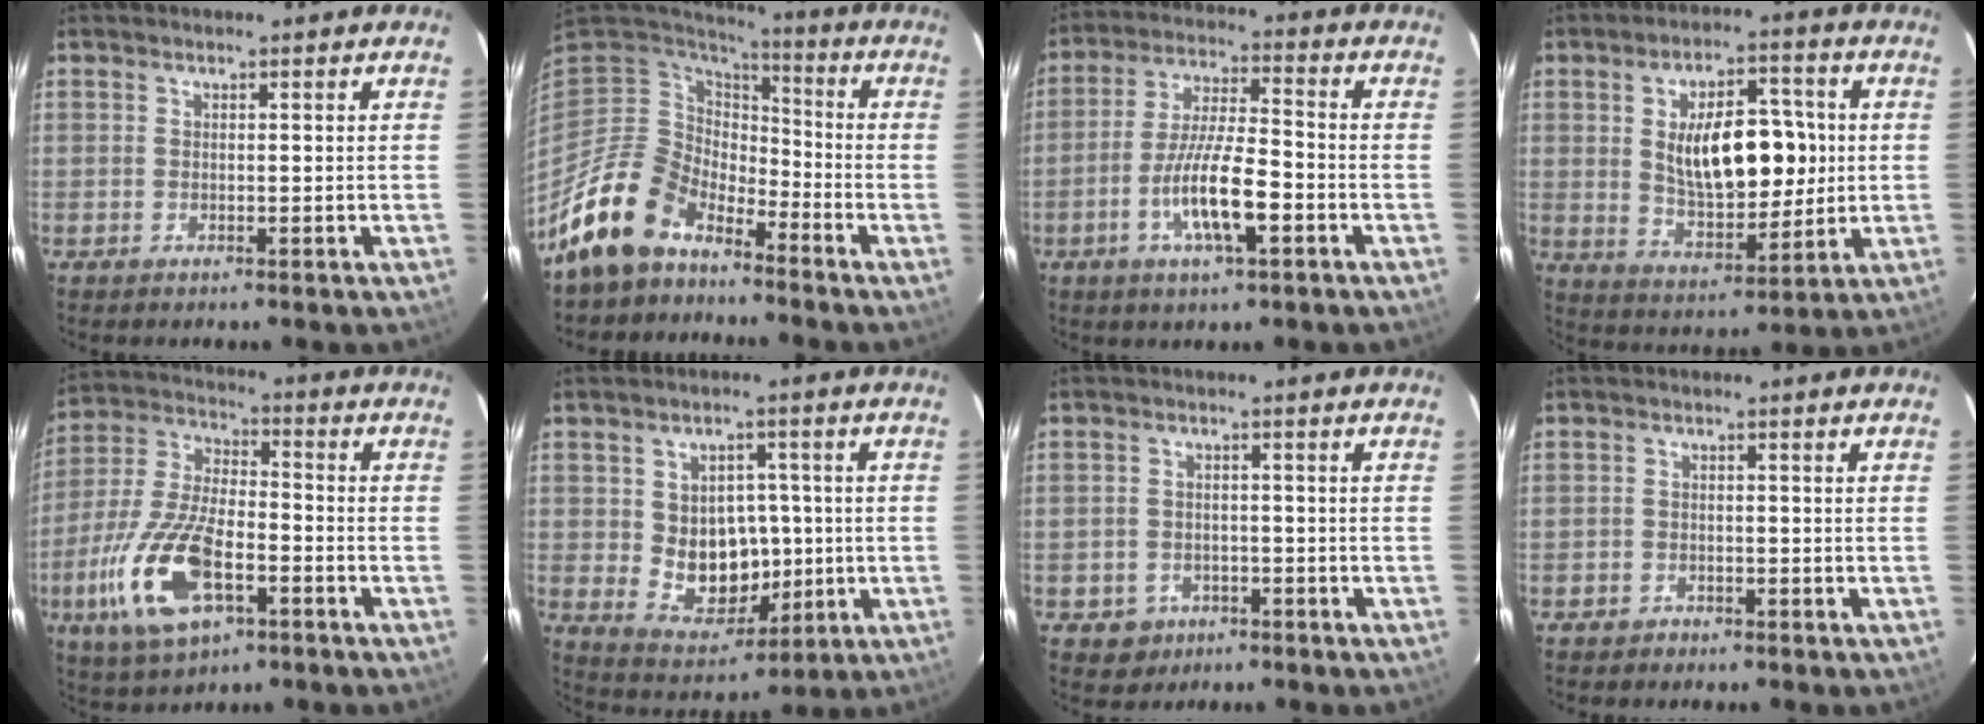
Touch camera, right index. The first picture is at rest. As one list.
[{"total": 14.3, "force": [-11.1, 7.5, 4.8], "torque": [-0.117, 0.008, -0.205]}, {"total": 11.2, "force": [-4.4, 2.3, 10.1], "torque": [-0.198, -0.007, -0.077]}, {"total": 15.2, "force": [1.7, 7.6, 13.0], "torque": [-0.218, 0.010, 0.042]}, {"total": 17.8, "force": [-7.2, 8.0, 14.2], "torque": [-0.316, -0.019, -0.131]}, {"total": 10.8, "force": [-0.3, 8.8, 6.3], "torque": [-0.118, -0.002, 0.020]}, {"total": 4.7, "force": [-2.2, 4.1, 0.8], "torque": [-0.033, 0.010, -0.028]}, {"total": 1.9, "force": [-1.4, 1.3, 0.0], "torque": [-0.005, 0.005, -0.023]}]